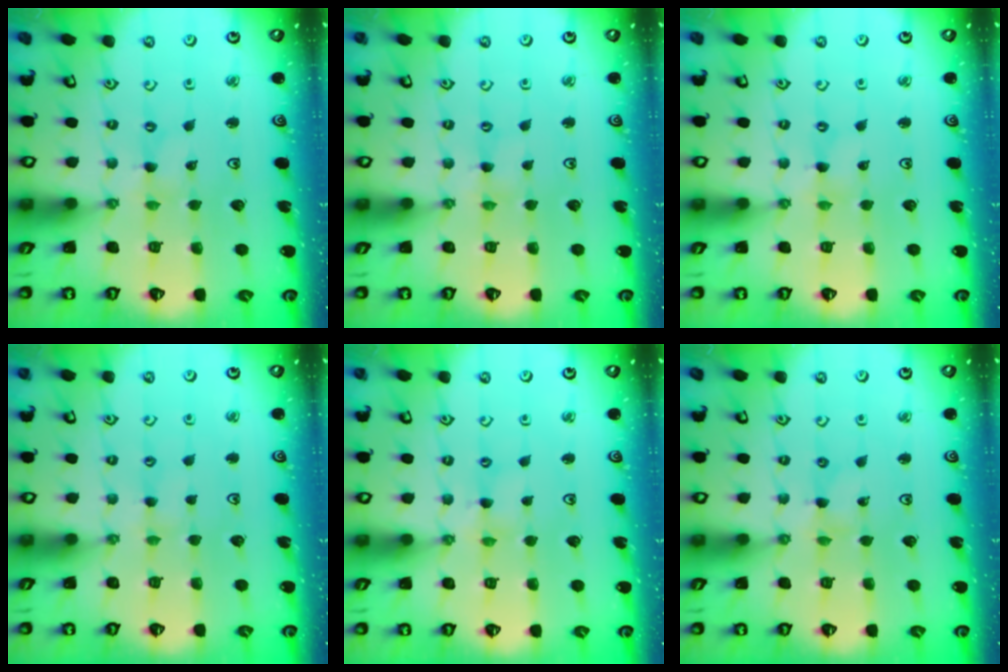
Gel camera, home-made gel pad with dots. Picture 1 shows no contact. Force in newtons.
{"total": 0.0}
{"total": 0.0}
{"total": 2.5, "press": 2.5, "slide": 0.3}
{"total": 1.8, "press": 1.8, "slide": 0.3}
{"total": 0.0}